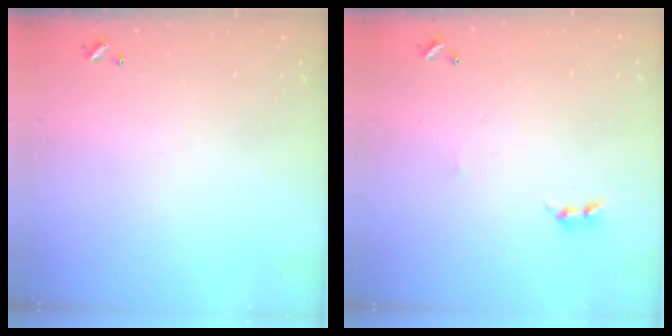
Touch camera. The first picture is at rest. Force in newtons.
{"total": 1.2, "press": 1.1, "slide": 0.5}